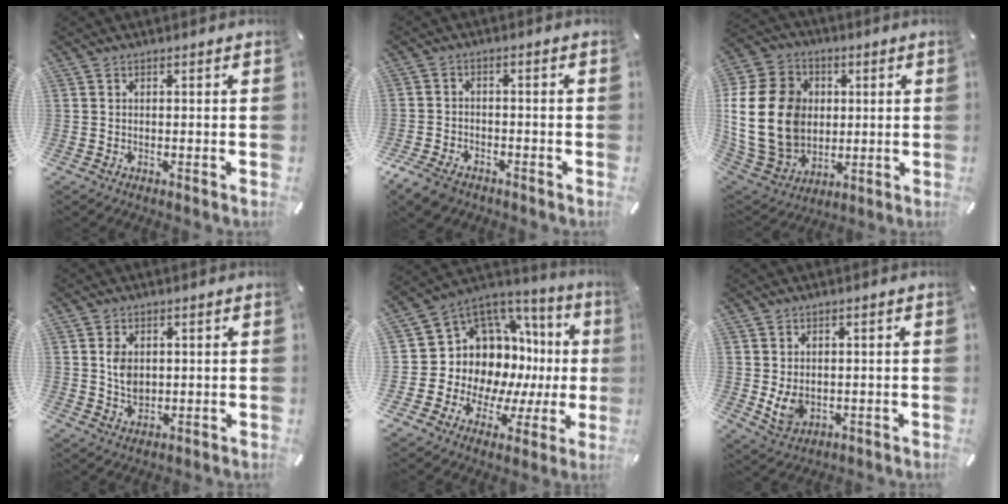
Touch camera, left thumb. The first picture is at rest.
{"total": 5.2, "force": [-3.7, 3.0, 2.0], "torque": [-0.055, 0.013, -0.074]}
{"total": 21.6, "force": [1.2, 17.7, 12.3], "torque": [-0.258, 0.004, 0.026]}
{"total": 5.0, "force": [1.1, 3.8, 3.1], "torque": [-0.064, 0.000, 0.018]}
{"total": 12.1, "force": [2.9, 10.4, 5.4], "torque": [-0.081, -0.074, 0.067]}
{"total": 5.1, "force": [0.8, 4.1, 3.0], "torque": [-0.059, -0.009, 0.013]}